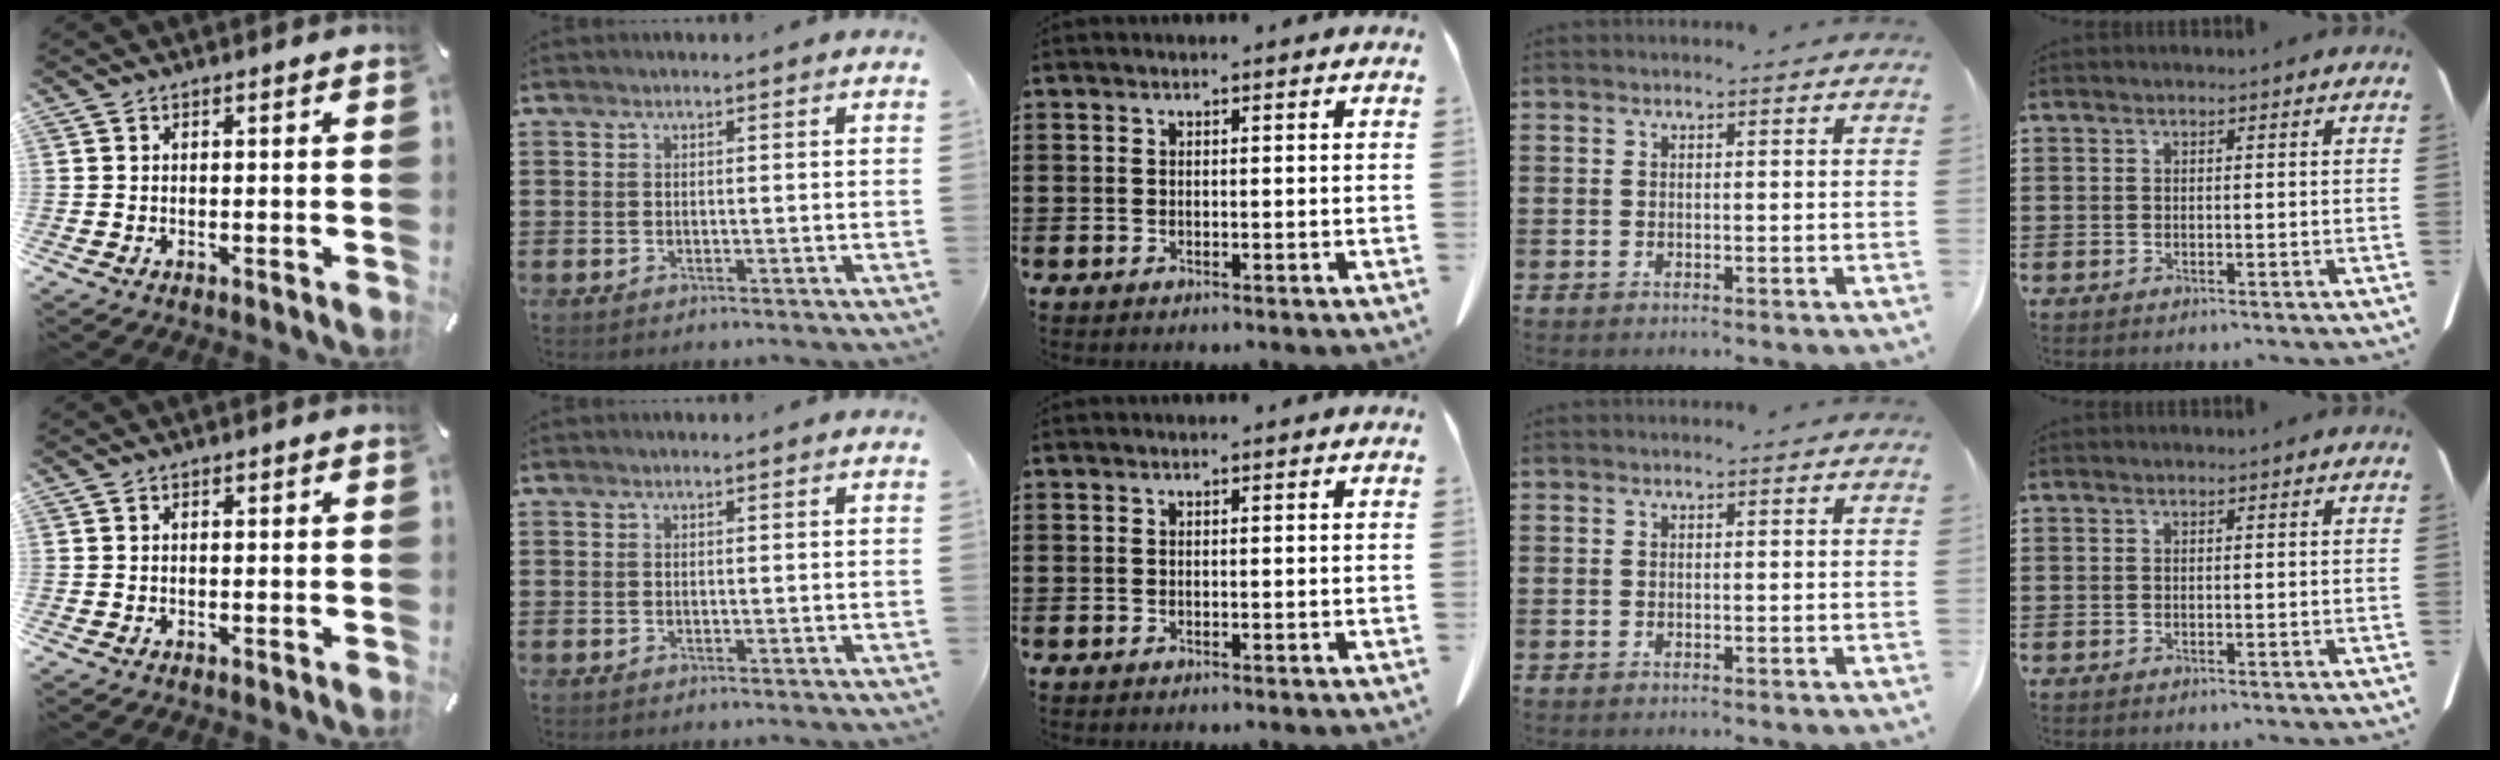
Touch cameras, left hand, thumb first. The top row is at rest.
{}